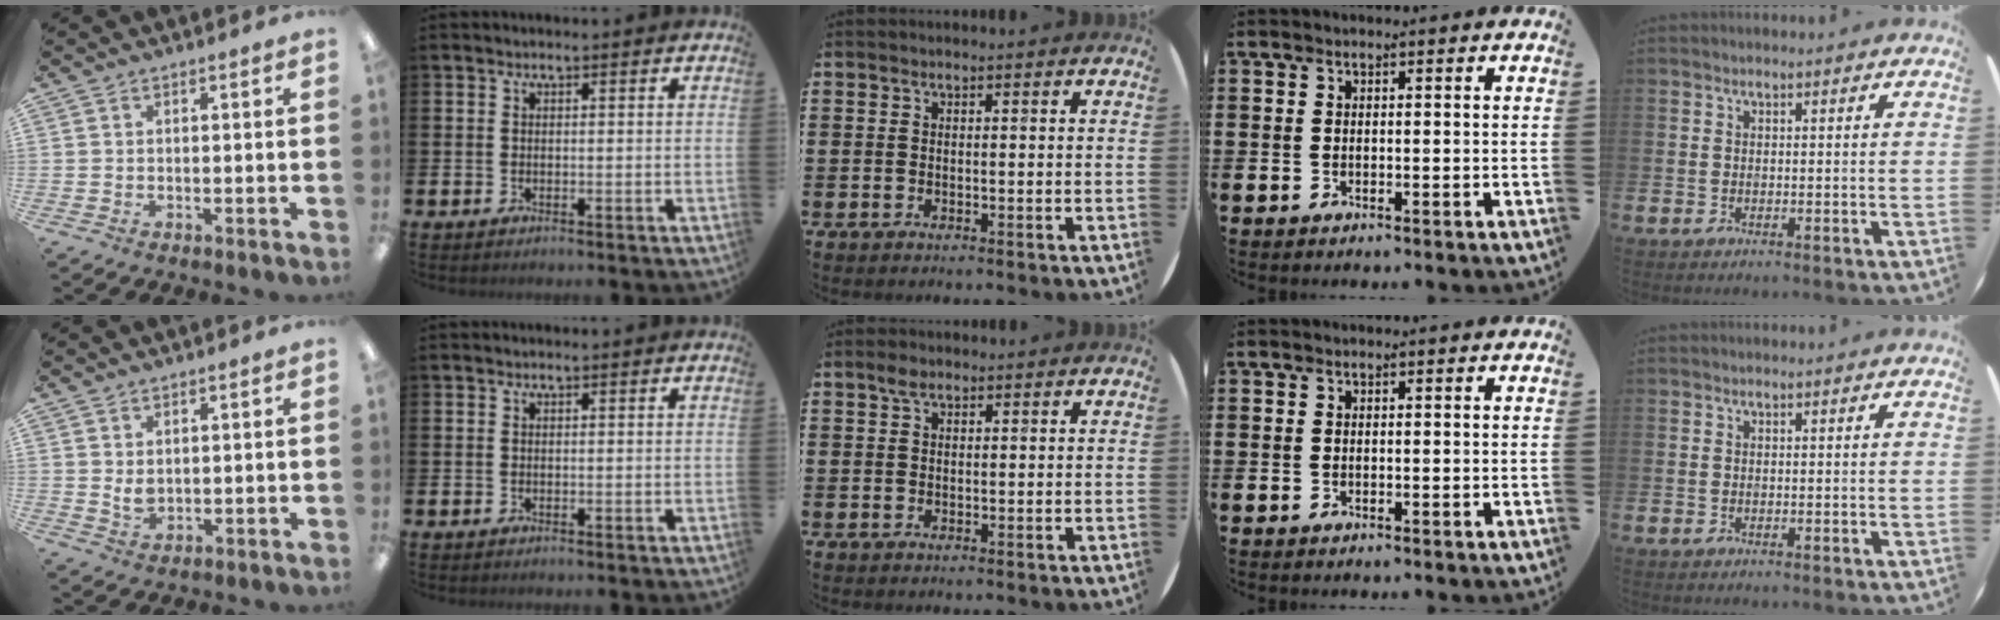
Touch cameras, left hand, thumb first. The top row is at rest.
{"thumb": {"total": 2.9, "force": [1.0, 1.9, 2.0], "torque": [-0.033, -0.002, 0.017]}, "middle": {"total": 1.6, "force": [1.0, 0.8, 0.8], "torque": [-0.010, 0.003, 0.017]}}